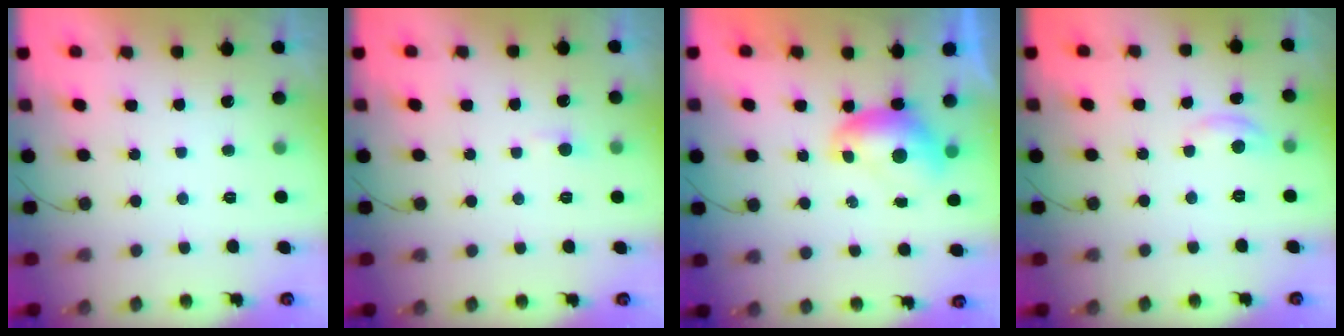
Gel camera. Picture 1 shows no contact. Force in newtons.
{"total": 2.6, "press": 2.6, "slide": 0.2}
{"total": 7.2, "press": 7.1, "slide": 0.9}
{"total": 3.9, "press": 3.9, "slide": 0.3}